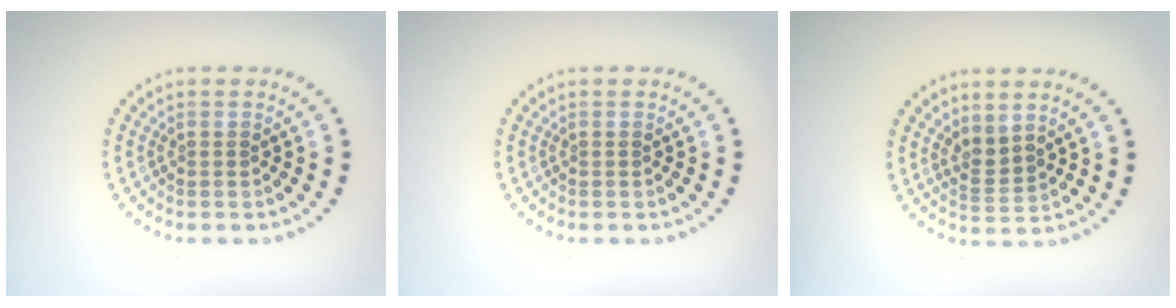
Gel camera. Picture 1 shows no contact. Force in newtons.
{"total": 0.0}
{"total": 2.0, "press": 1.5, "slide": 1.3}